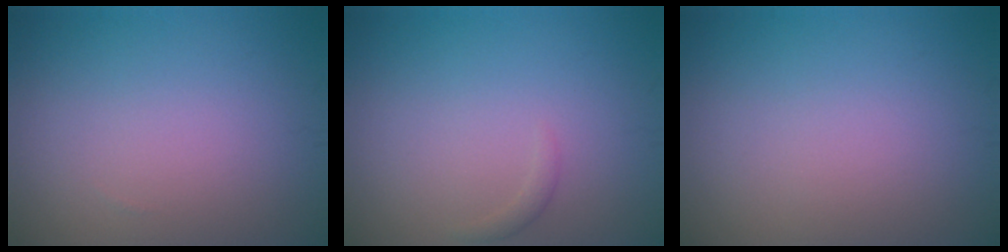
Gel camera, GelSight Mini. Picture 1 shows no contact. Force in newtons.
{"total": 0.7, "press": 0.7, "slide": 0.1}
{"total": 0.0}